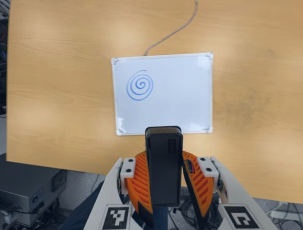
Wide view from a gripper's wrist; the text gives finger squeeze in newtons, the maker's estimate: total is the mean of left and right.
{"total": 5.7, "left": 5.4, "right": 6.0}